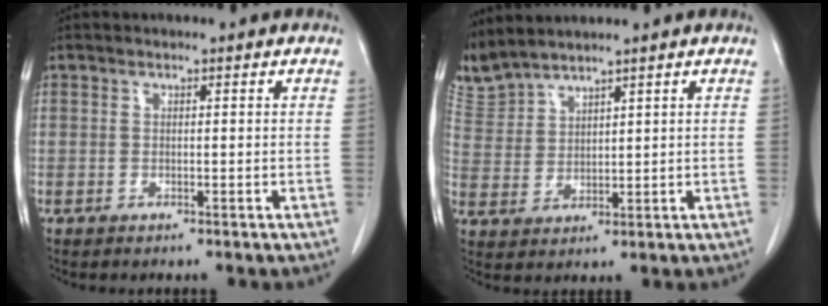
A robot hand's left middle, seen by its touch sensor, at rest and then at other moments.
{"total": 5.3, "force": [5.3, 0.2, 0.5], "torque": [-0.031, 0.010, 0.118]}